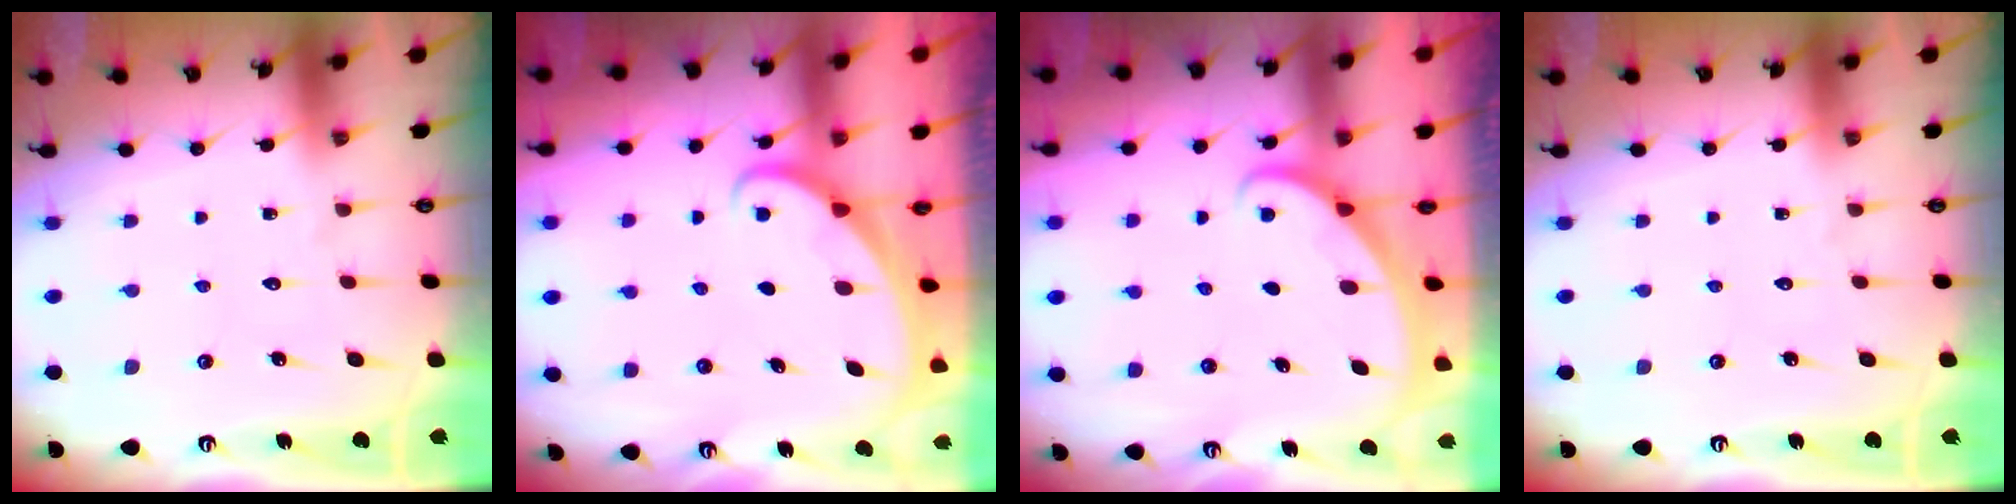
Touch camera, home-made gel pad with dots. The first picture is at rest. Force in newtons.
{"total": 1.4, "press": 1.4, "slide": 0.1}
{"total": 1.6, "press": 1.6, "slide": 0.0}
{"total": 0.0}